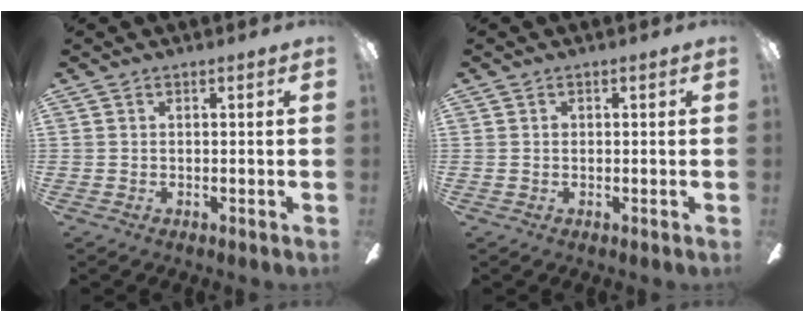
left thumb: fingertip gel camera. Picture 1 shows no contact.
{"total": 0.6, "force": [0.2, 0.5, 0.2], "torque": [-0.003, 0.004, 0.002]}